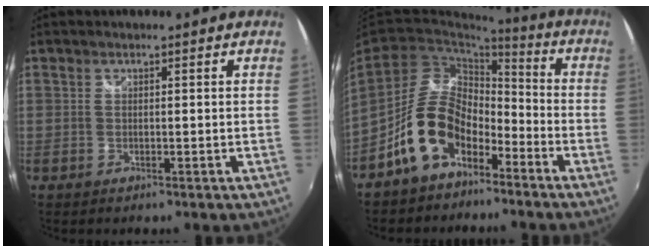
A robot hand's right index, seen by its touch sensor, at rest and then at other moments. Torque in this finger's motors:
{"motor_torque": [0.69, -0.42, 0.26, -0.02]}